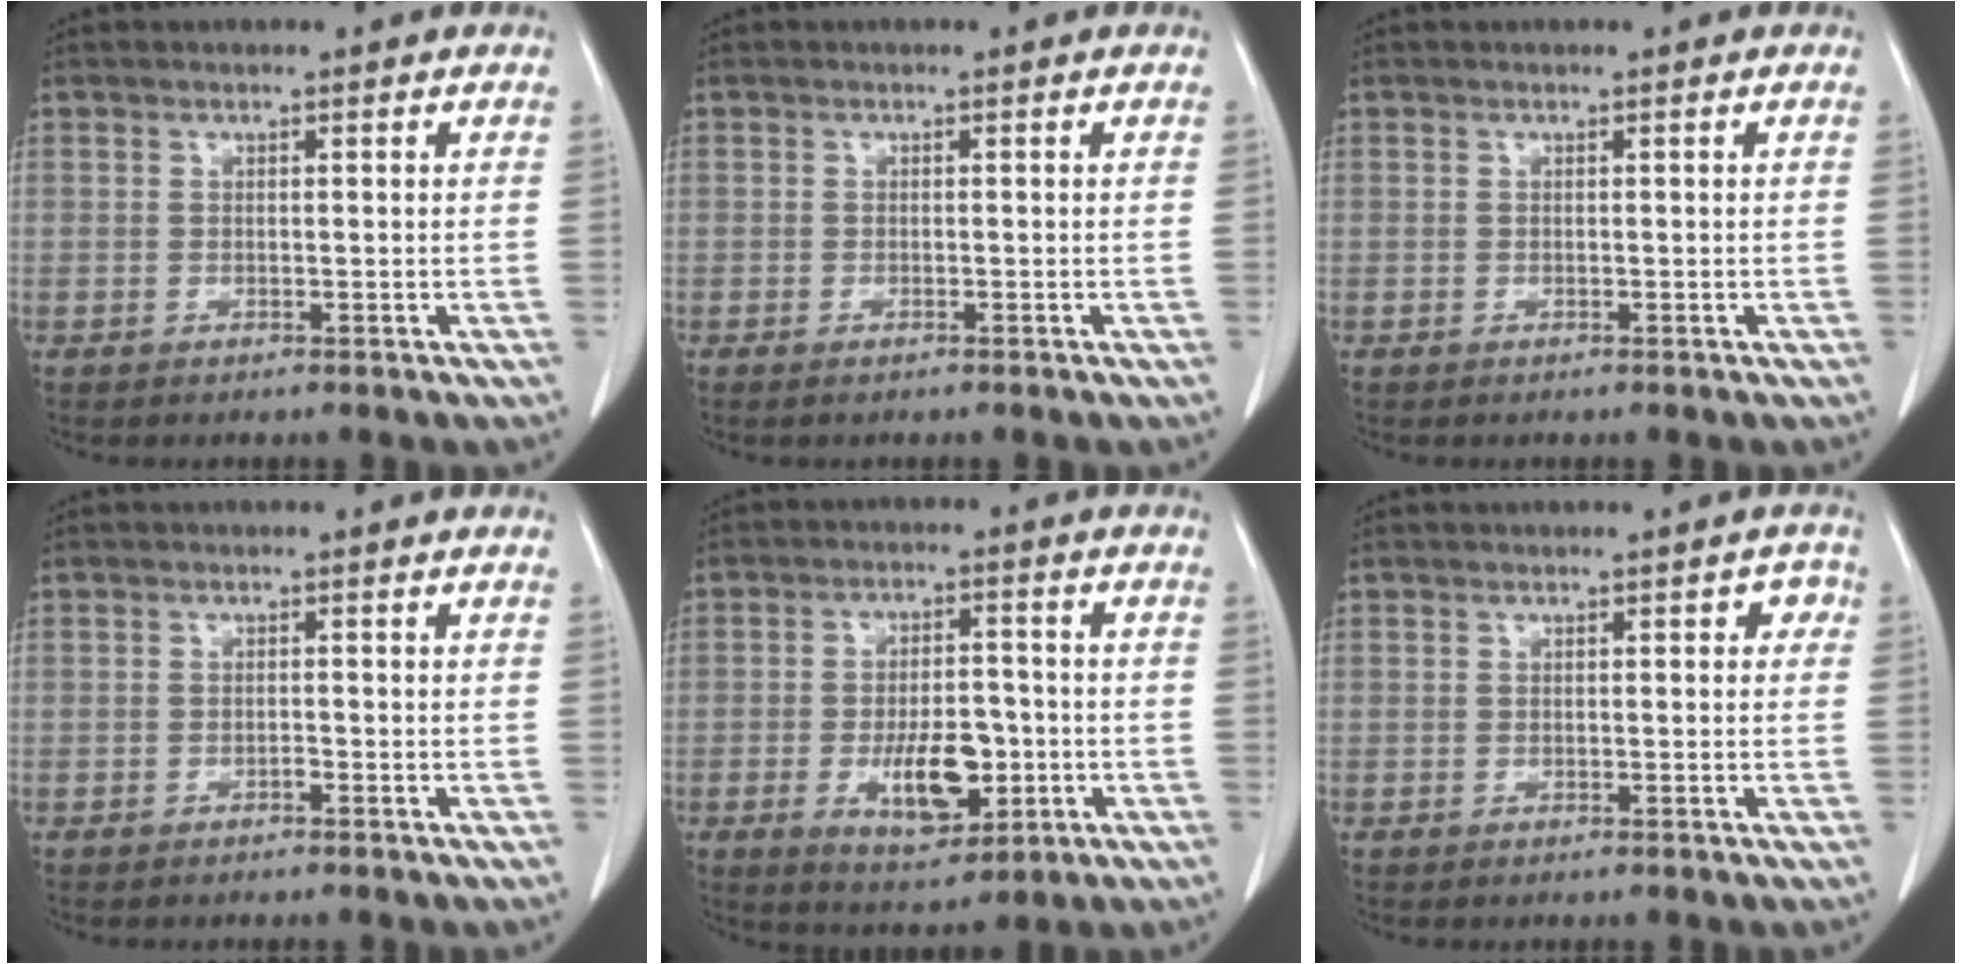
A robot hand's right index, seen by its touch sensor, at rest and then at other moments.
{"total": 0.7, "force": [-0.5, 0.2, 0.5], "torque": [-0.009, -0.001, -0.008]}
{"total": 0.0}
{"total": 0.8, "force": [-0.6, 0.2, 0.4], "torque": [-0.006, 0.002, -0.013]}
{"total": 9.8, "force": [-2.8, 4.4, 8.4], "torque": [-0.144, 0.001, -0.038]}
{"total": 2.1, "force": [0.2, 1.1, 1.8], "torque": [-0.014, 0.016, -0.004]}